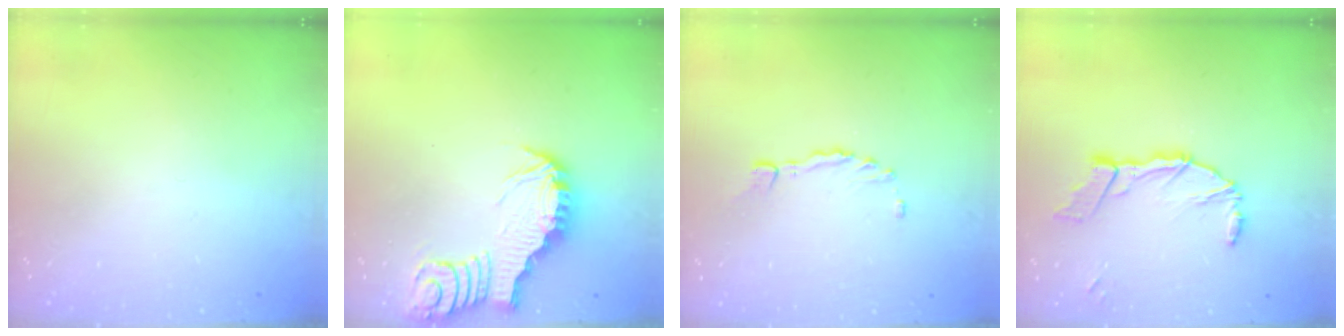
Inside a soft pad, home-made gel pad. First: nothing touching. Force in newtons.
{"total": 3.3, "press": 3.2, "slide": 0.4}
{"total": 1.6, "press": 1.6, "slide": 0.2}
{"total": 12.6, "press": 12.4, "slide": 2.0}